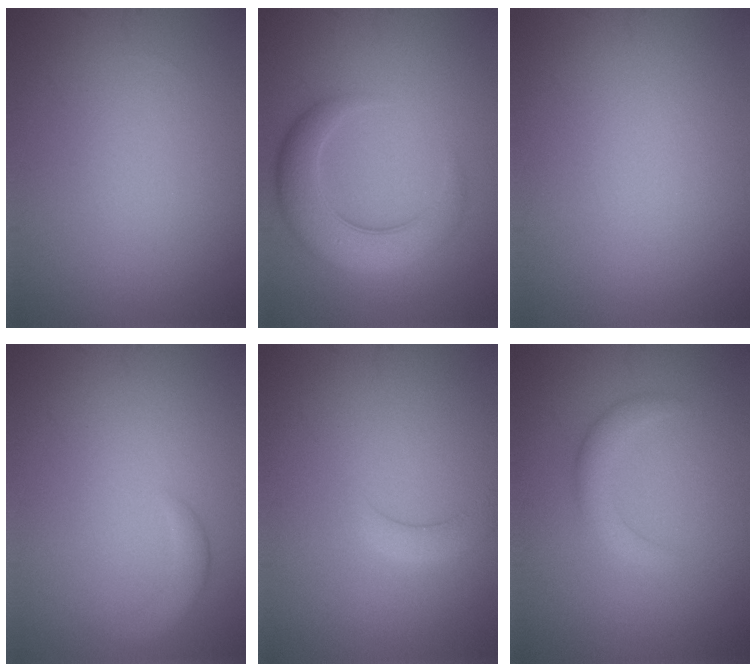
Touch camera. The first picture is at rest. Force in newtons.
{"total": 5.8, "press": 5.8, "slide": 0.2}
{"total": 0.0}
{"total": 1.6, "press": 1.6, "slide": 0.1}
{"total": 1.9, "press": 1.9, "slide": 0.2}
{"total": 2.1, "press": 2.0, "slide": 0.3}